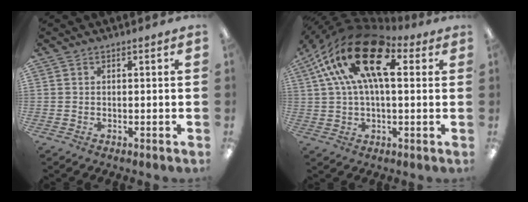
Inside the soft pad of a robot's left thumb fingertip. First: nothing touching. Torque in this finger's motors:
{"motor_torque": [0.09, 1.38, 2.06, -0.71, 0.88]}